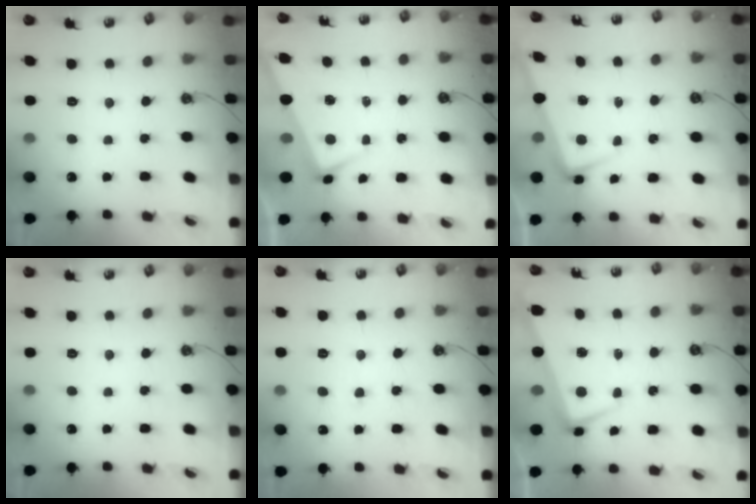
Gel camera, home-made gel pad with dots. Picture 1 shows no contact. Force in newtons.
{"total": 2.9, "press": 2.9, "slide": 0.2}
{"total": 2.9, "press": 2.8, "slide": 0.9}
{"total": 0.0}
{"total": 0.5, "press": 0.2, "slide": 0.5}
{"total": 2.2, "press": 2.1, "slide": 0.7}